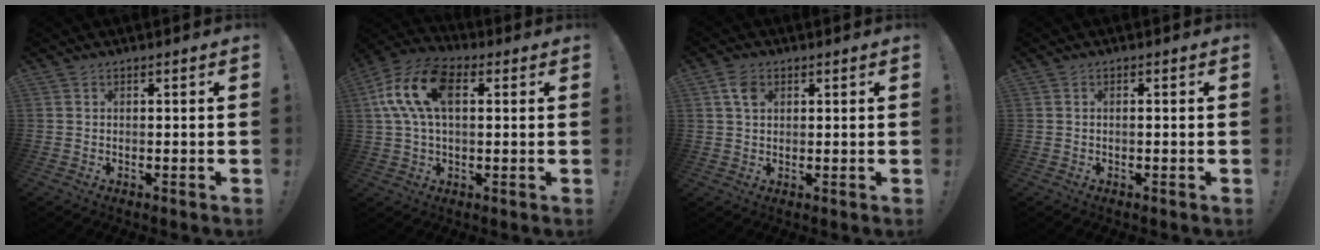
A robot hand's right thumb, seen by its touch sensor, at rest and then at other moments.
{"total": 15.4, "force": [3.9, 8.9, 11.9], "torque": [-0.244, 0.011, 0.073]}
{"total": 4.7, "force": [2.0, 3.3, 2.8], "torque": [-0.046, -0.001, 0.037]}
{"total": 0.7, "force": [-0.4, -0.1, 0.6], "torque": [-0.015, 0.001, -0.006]}